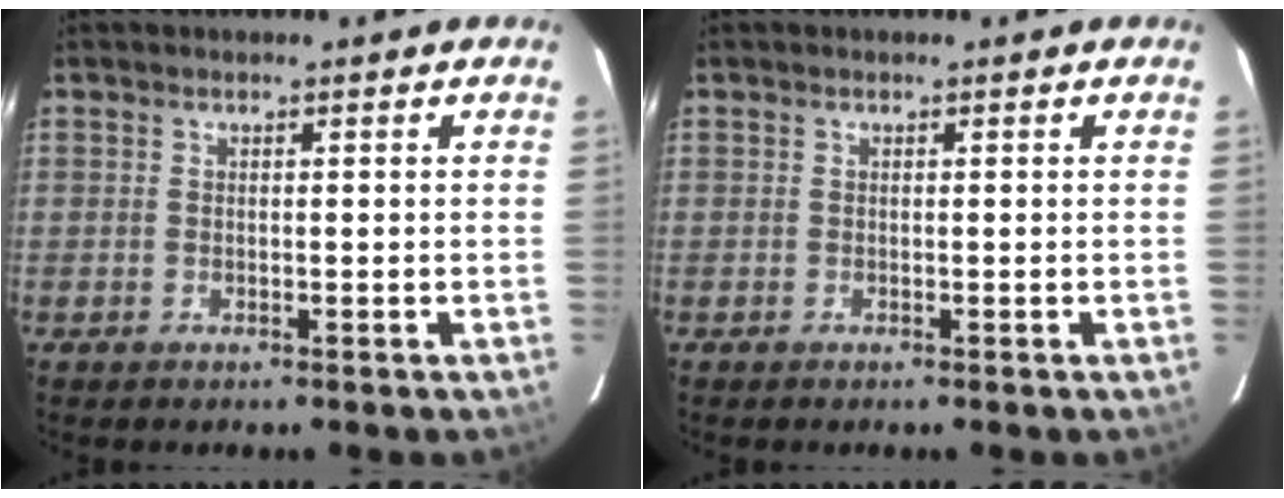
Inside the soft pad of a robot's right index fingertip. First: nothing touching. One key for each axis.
{"total": 0.0}